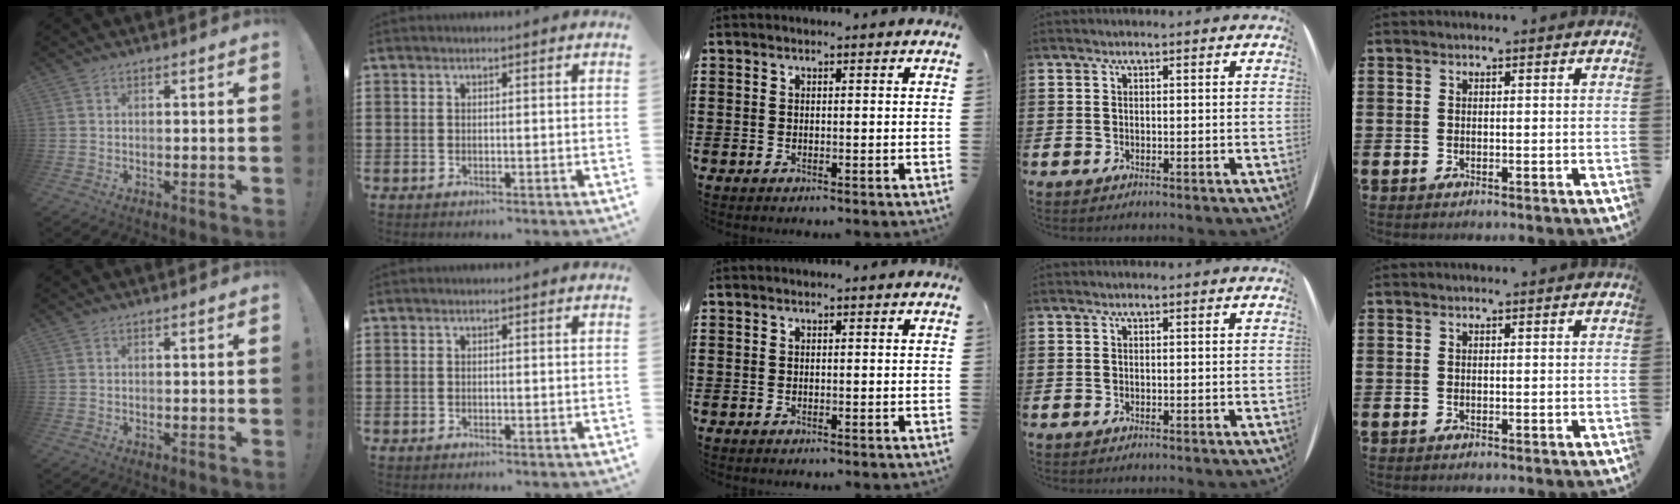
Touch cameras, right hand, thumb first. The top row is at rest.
{}